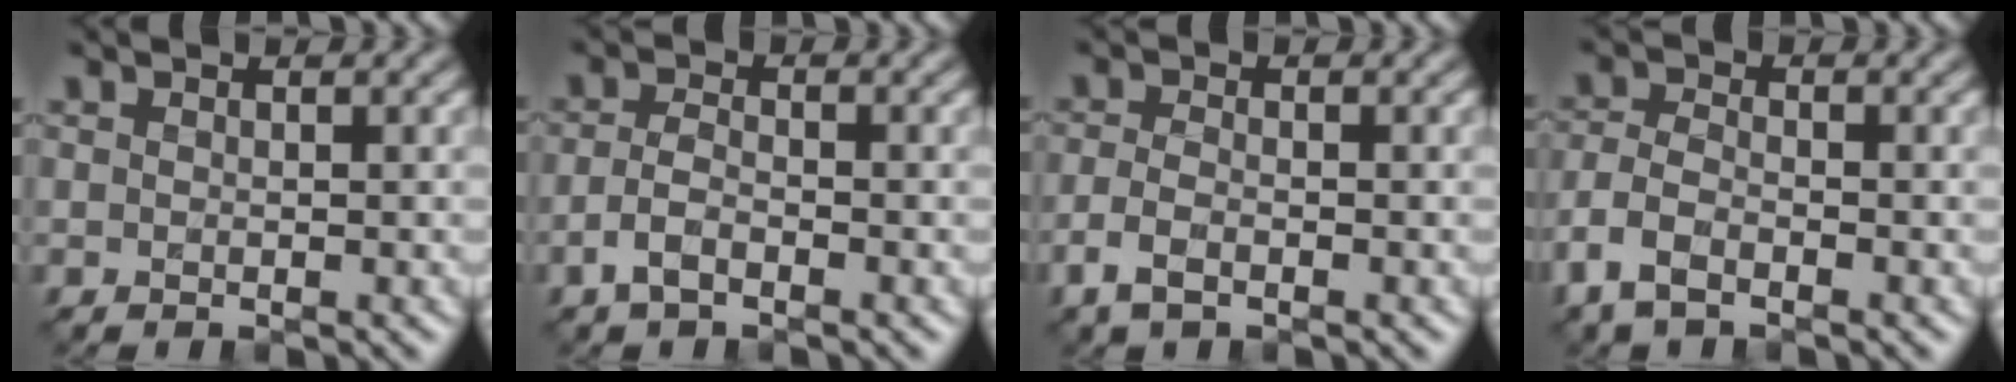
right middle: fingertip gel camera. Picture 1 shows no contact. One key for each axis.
{"total": 2.3, "fx": -1.2, "fy": 0.9, "fz": 1.7, "tx": -0.037, "ty": 0.003, "tz": -0.030}
{"total": 2.4, "fx": -1.3, "fy": 1.0, "fz": 1.7, "tx": -0.041, "ty": -0.004, "tz": -0.033}
{"total": 3.4, "fx": -2.2, "fy": 1.5, "fz": 2.1, "tx": -0.048, "ty": -0.002, "tz": -0.056}